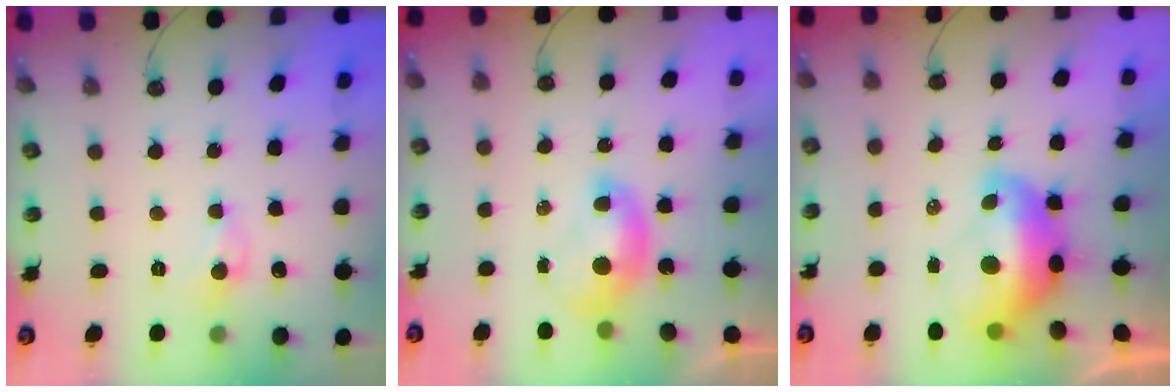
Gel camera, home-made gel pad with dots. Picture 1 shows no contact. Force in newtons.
{"total": 1.6, "press": 1.6, "slide": 0.2}
{"total": 5.3, "press": 5.1, "slide": 1.4}